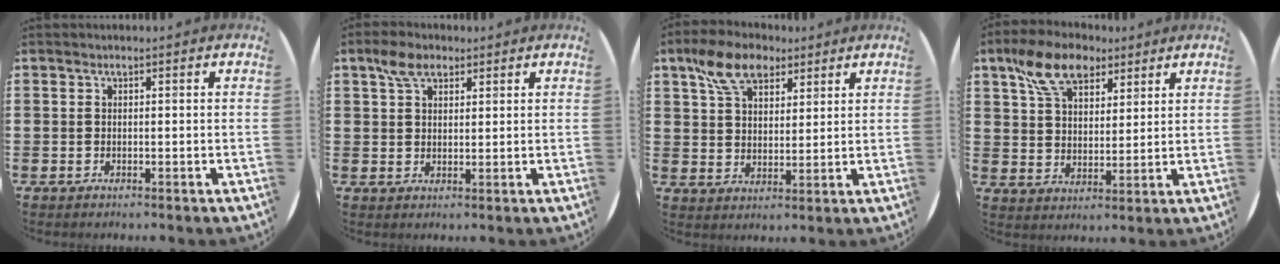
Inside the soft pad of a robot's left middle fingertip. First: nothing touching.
{"total": 4.2, "force": [2.9, 2.3, 2.1], "torque": [-0.040, 0.006, 0.051]}
{"total": 8.0, "force": [5.4, 4.5, 3.8], "torque": [-0.079, -0.002, 0.099]}
{"total": 9.2, "force": [6.4, 5.0, 4.4], "torque": [-0.094, -0.004, 0.117]}